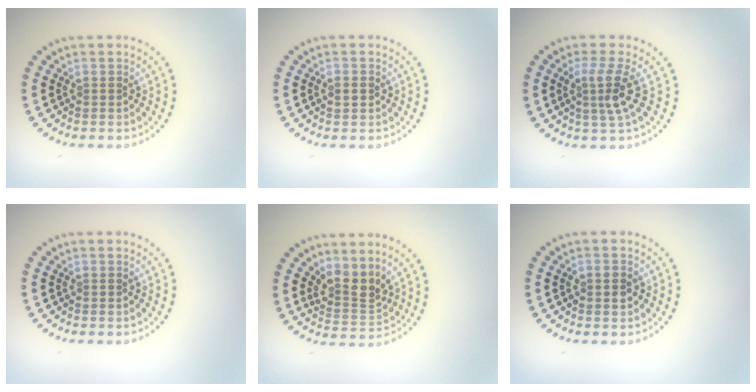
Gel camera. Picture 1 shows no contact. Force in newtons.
{"total": 1.4, "press": 1.4, "slide": 0.0}
{"total": 2.9, "press": 2.2, "slide": 2.0}
{"total": 0.0}
{"total": 2.9, "press": 2.2, "slide": 2.0}
{"total": 1.4, "press": 1.4, "slide": 0.1}